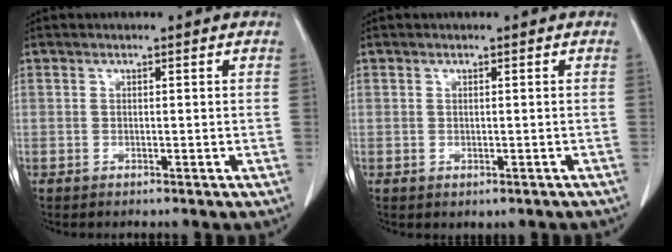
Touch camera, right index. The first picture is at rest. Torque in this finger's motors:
{"motor_torque": [-0.44, -0.47, -0.20, -0.06]}